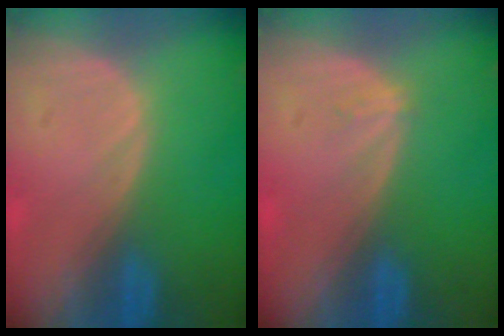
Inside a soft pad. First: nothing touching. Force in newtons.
{"total": 0.9, "press": 0.6, "slide": 0.6}